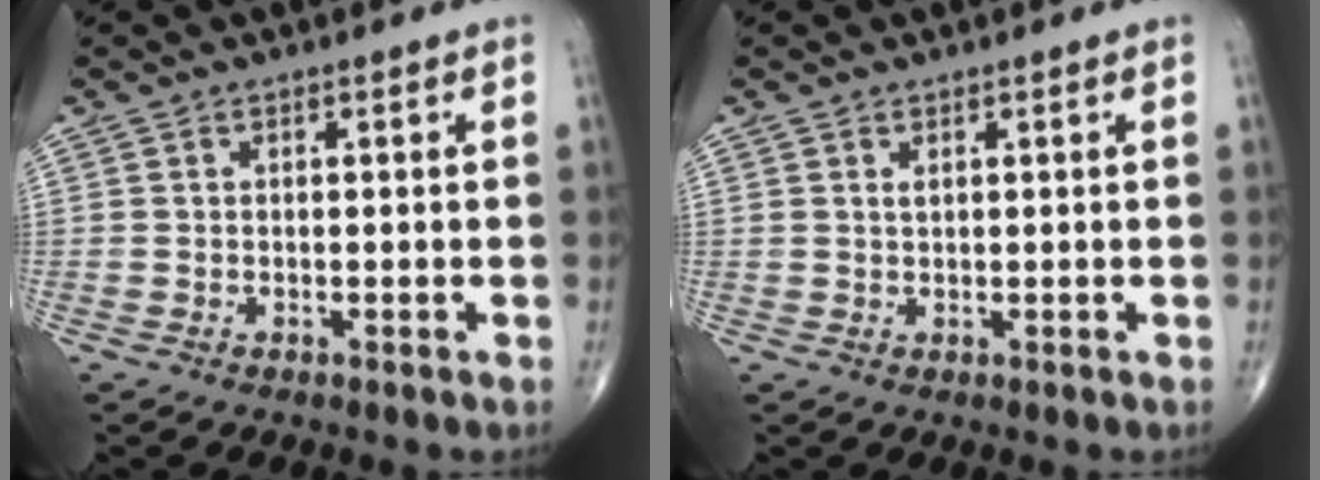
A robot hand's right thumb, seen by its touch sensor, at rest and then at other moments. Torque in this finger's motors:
{"motor_torque": [-0.13, -0.21, 0.25, 0.31, 0.00]}